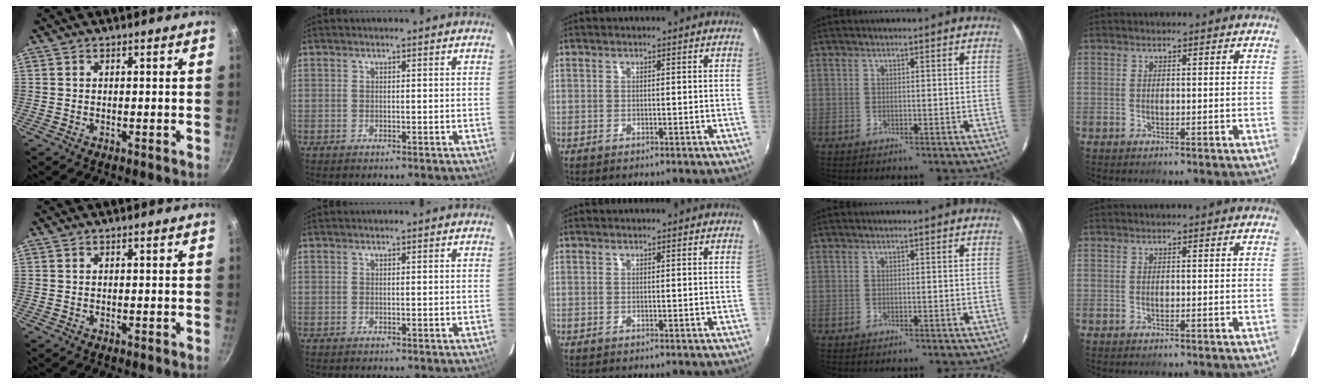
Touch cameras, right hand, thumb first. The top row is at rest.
{}